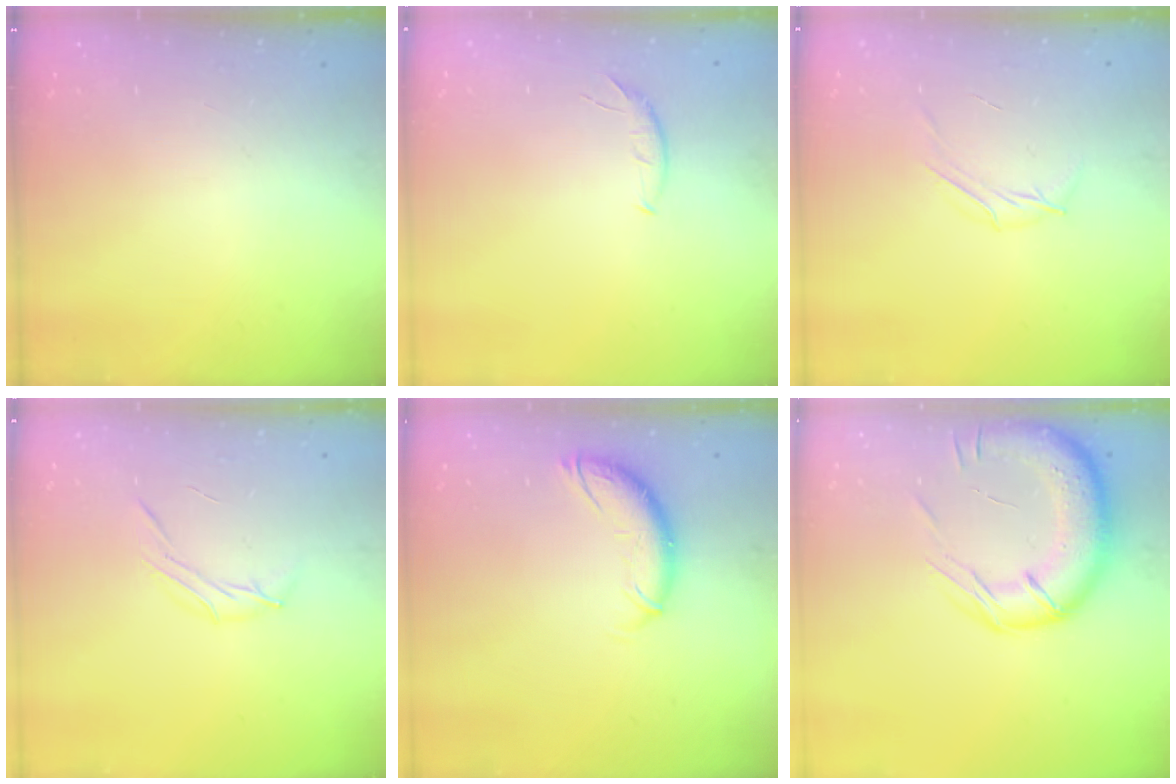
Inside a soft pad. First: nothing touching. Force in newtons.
{"total": 5.5, "press": 5.5, "slide": 0.5}
{"total": 5.2, "press": 5.1, "slide": 1.0}
{"total": 6.8, "press": 6.8, "slide": 0.5}
{"total": 10.7, "press": 10.6, "slide": 1.5}
{"total": 18.4, "press": 18.0, "slide": 3.7}